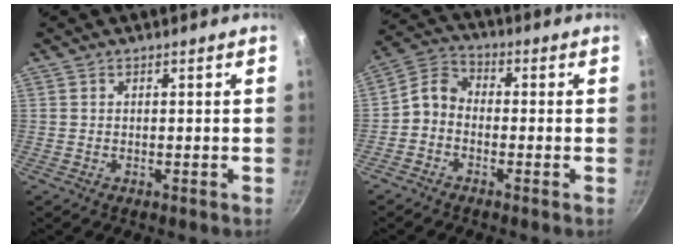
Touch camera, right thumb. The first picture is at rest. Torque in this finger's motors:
{"motor_torque": [0.07, 0.16, -0.22, 0.05, 0.10]}